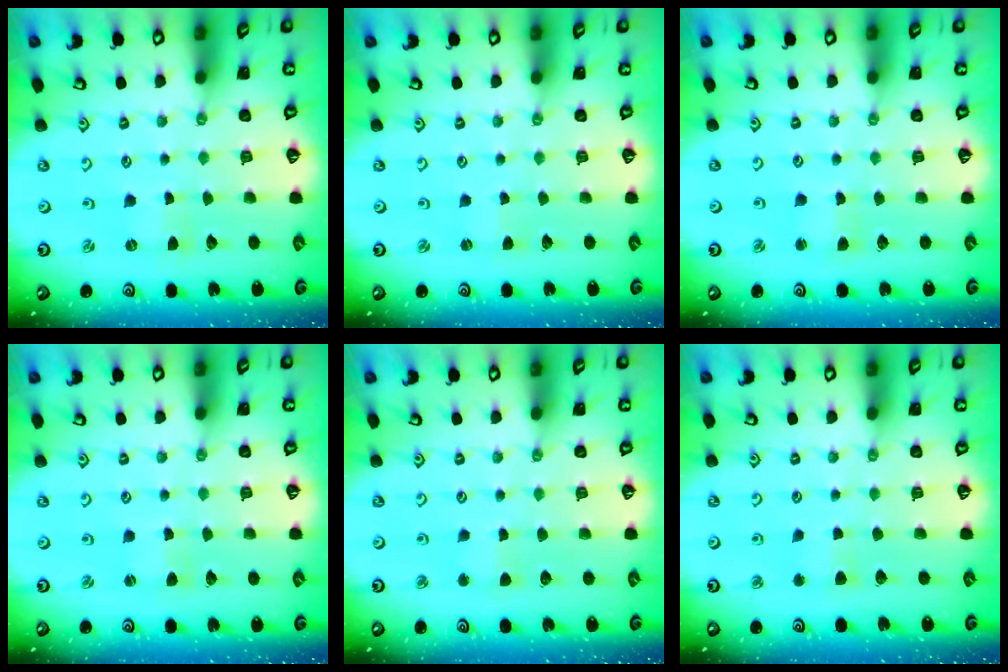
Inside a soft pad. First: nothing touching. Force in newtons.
{"total": 0.7, "press": 0.7, "slide": 0.1}
{"total": 1.7, "press": 1.7, "slide": 0.2}
{"total": 1.0, "press": 0.9, "slide": 0.2}
{"total": 2.6, "press": 2.6, "slide": 0.3}
{"total": 2.7, "press": 2.7, "slide": 0.4}